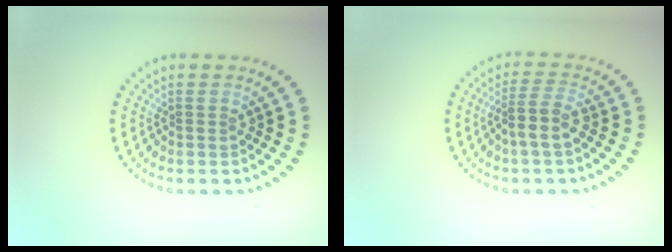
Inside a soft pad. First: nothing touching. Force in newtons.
{"total": 2.7, "press": 2.2, "slide": 1.5}